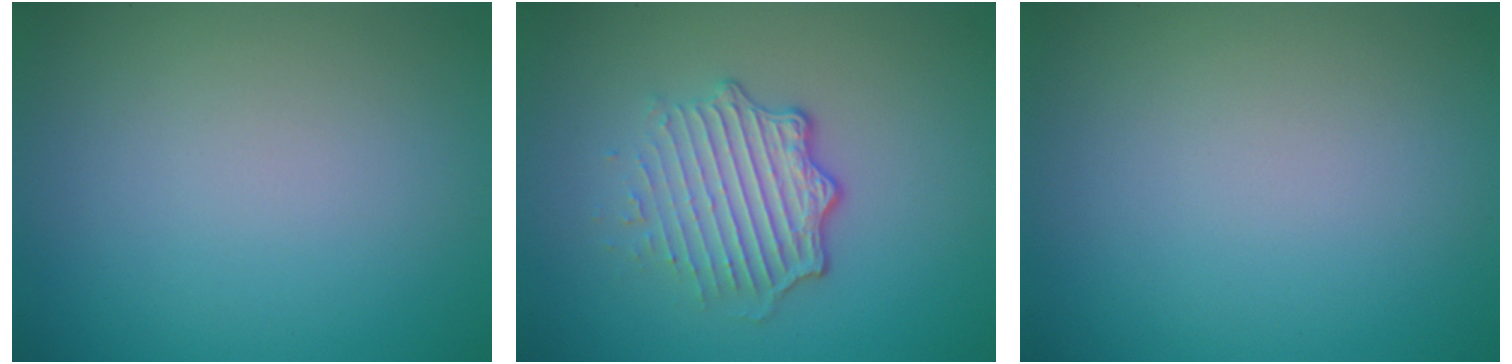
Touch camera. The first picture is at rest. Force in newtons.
{"total": 4.9, "press": 3.4, "slide": 3.5}
{"total": 0.0}